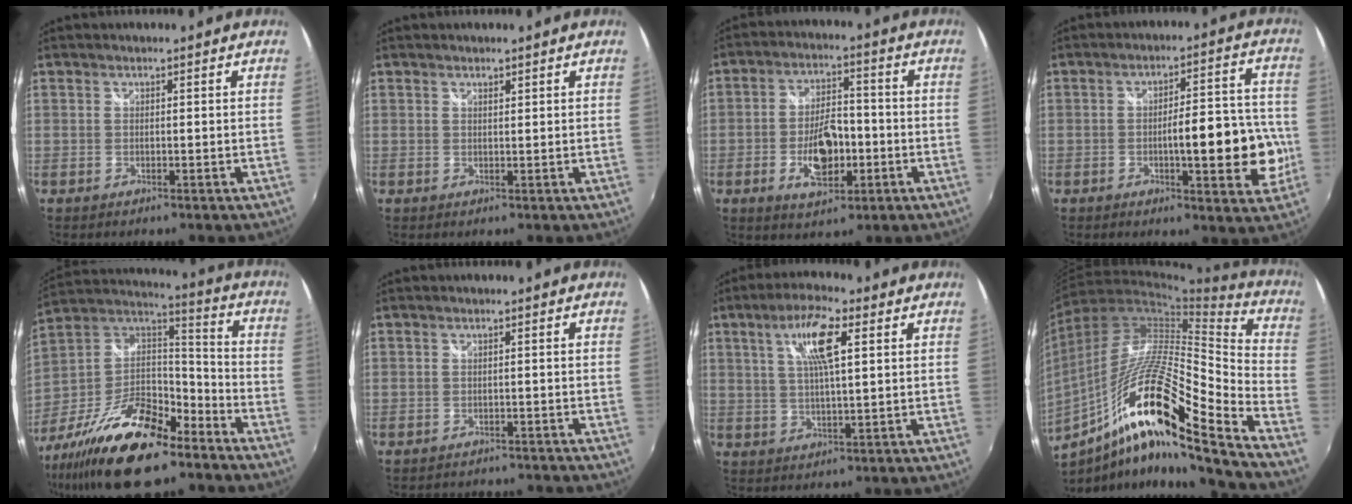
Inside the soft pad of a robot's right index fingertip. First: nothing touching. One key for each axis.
{"total": 0.7, "fx": 0.7, "fy": 0.2, "fz": 0.3, "tx": -0.004, "ty": 0.001, "tz": 0.012}
{"total": 9.9, "fx": -2.9, "fy": 4.8, "fz": 8.1, "tx": -0.152, "ty": 0.011, "tz": -0.038}
{"total": 12.5, "fx": -2.7, "fy": 2.9, "fz": 11.8, "tx": -0.175, "ty": 0.001, "tz": -0.030}
{"total": 23.1, "fx": -15.6, "fy": 7.7, "fz": 15.2, "tx": -0.296, "ty": -0.022, "tz": -0.278}
{"total": 7.0, "fx": -6.5, "fy": 1.5, "fz": 2.2, "tx": -0.044, "ty": -0.015, "tz": -0.083}
{"total": 8.8, "fx": 3.2, "fy": 1.9, "fz": 7.9, "tx": -0.146, "ty": 0.011, "tz": 0.058}
{"total": 25.2, "fx": -11.9, "fy": 3.6, "fz": 22.0, "tx": -0.362, "ty": -0.032, "tz": -0.224}